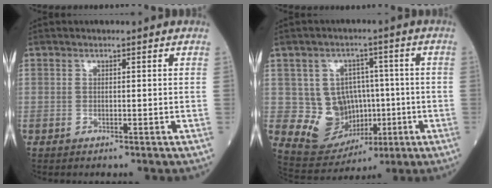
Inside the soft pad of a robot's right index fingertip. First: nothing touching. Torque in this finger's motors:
{"motor_torque": [0.70, 0.02, 0.18, 0.06]}